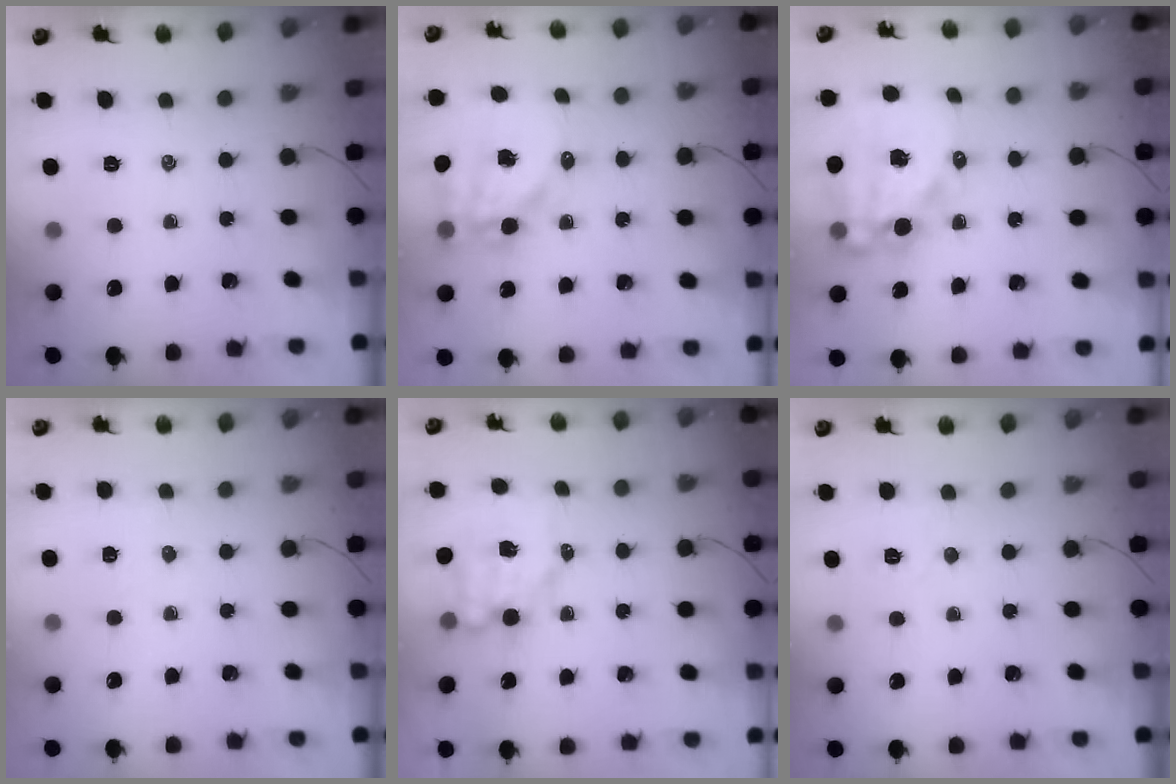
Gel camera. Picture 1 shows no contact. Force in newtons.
{"total": 14.4, "press": 14.0, "slide": 3.2}
{"total": 15.7, "press": 15.3, "slide": 3.6}
{"total": 3.4, "press": 3.3, "slide": 0.7}
{"total": 6.9, "press": 6.8, "slide": 1.0}
{"total": 4.2, "press": 4.1, "slide": 0.9}